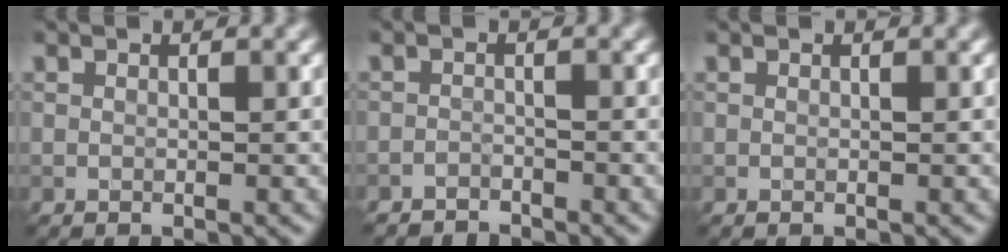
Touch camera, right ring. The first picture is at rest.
{"total": 1.7, "force": [-1.7, 0.3, 0.1], "torque": [0.004, 0.001, -0.032]}
{"total": 0.0}